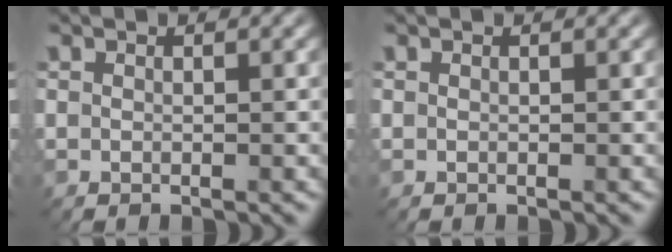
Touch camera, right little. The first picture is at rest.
{"total": 0.0}